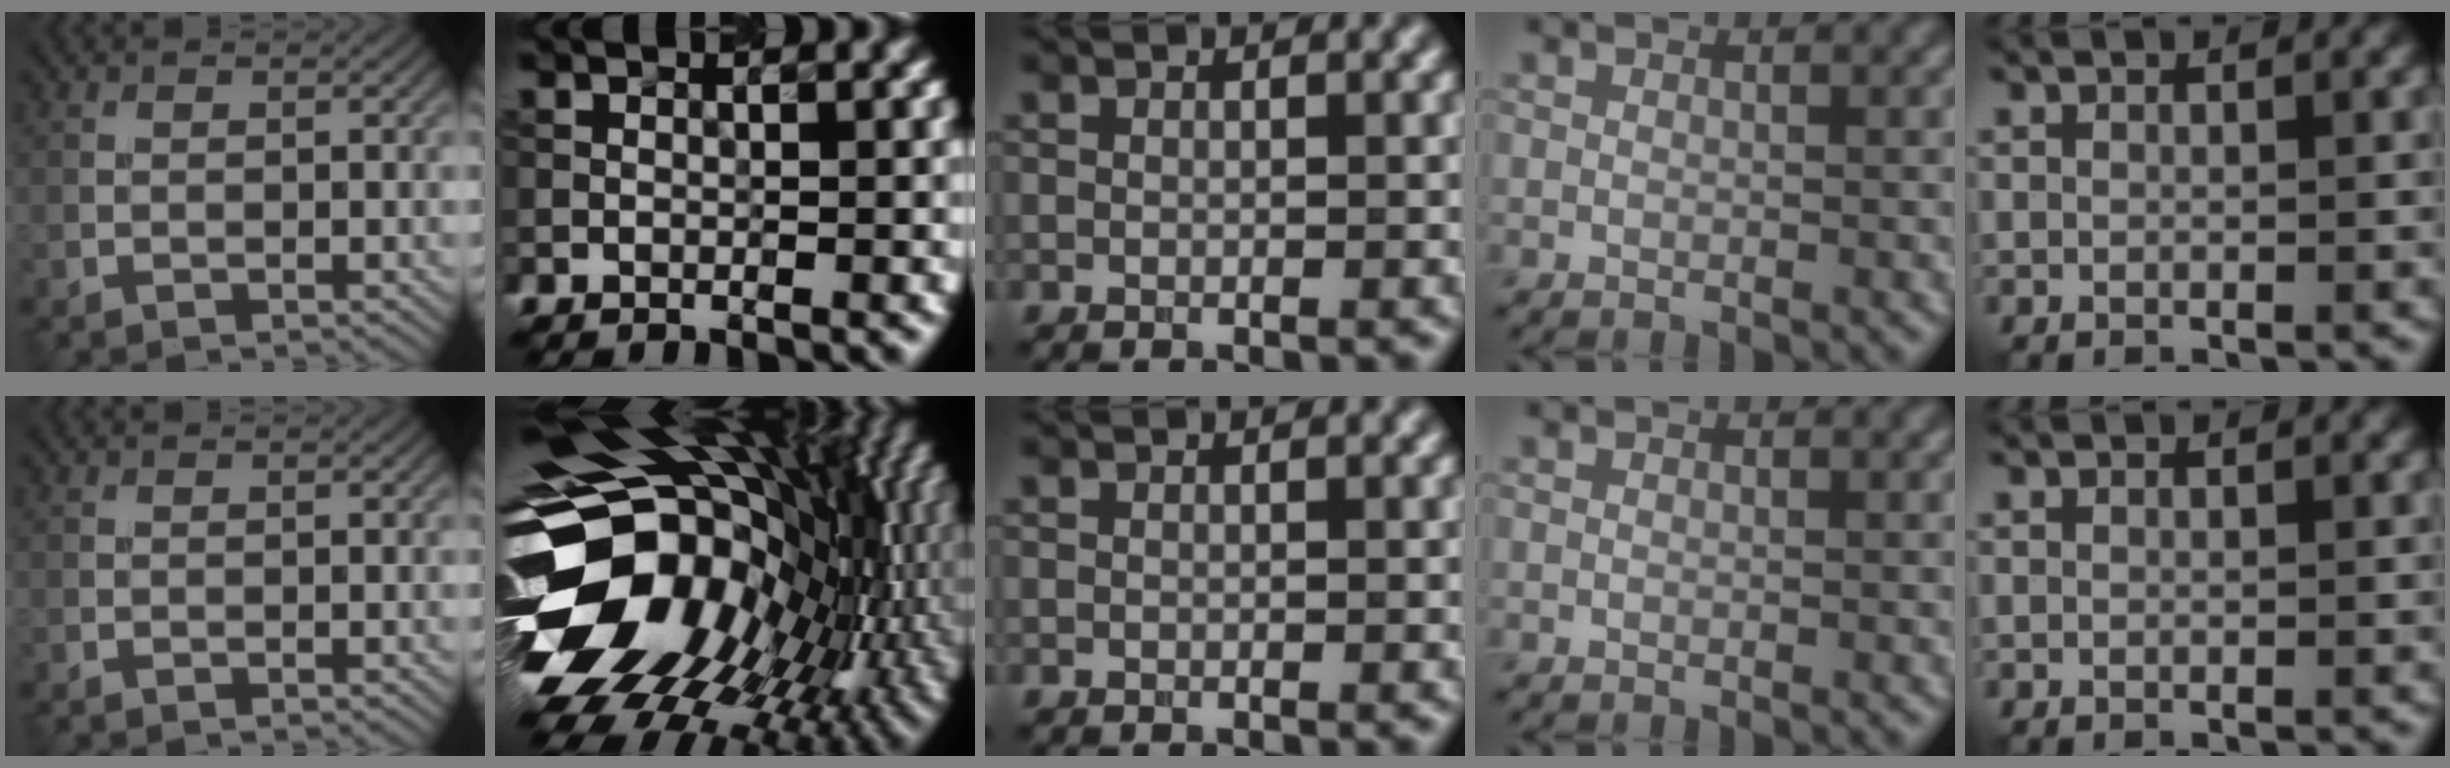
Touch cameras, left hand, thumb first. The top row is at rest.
{"index": {"total": 17.7, "force": [-1.5, 12.4, 12.5], "torque": [-0.223, -0.009, -0.022]}}